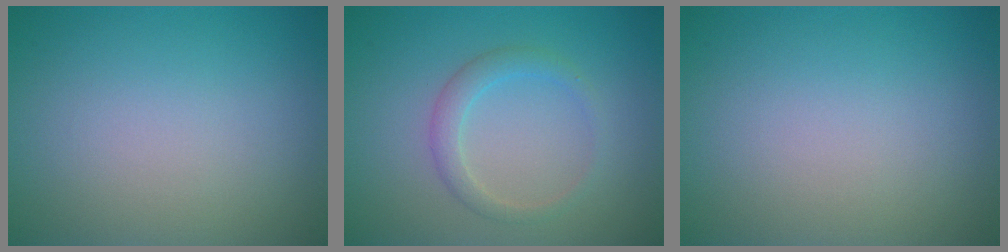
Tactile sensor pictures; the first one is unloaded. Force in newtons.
{"total": 2.0, "press": 2.0, "slide": 0.1}
{"total": 0.0}